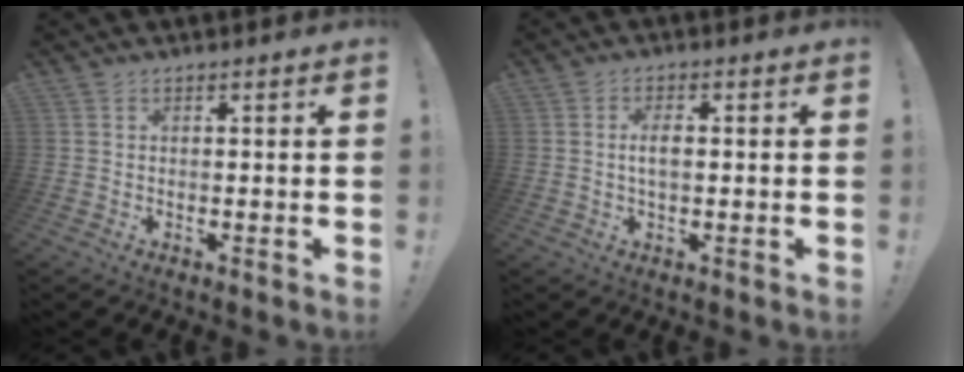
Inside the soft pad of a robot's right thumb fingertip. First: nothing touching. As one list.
[{"total": 3.5, "force": [0.0, 1.5, 3.1], "torque": [-0.051, 0.005, -0.002]}]